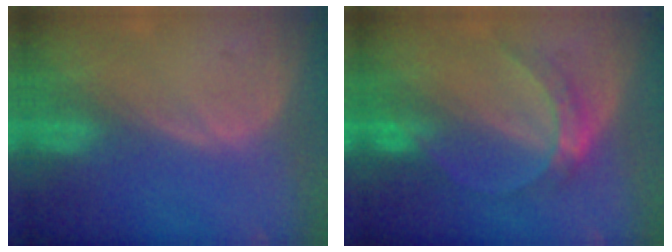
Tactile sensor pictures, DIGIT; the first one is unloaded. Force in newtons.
{"total": 5.0, "press": 4.8, "slide": 1.5}